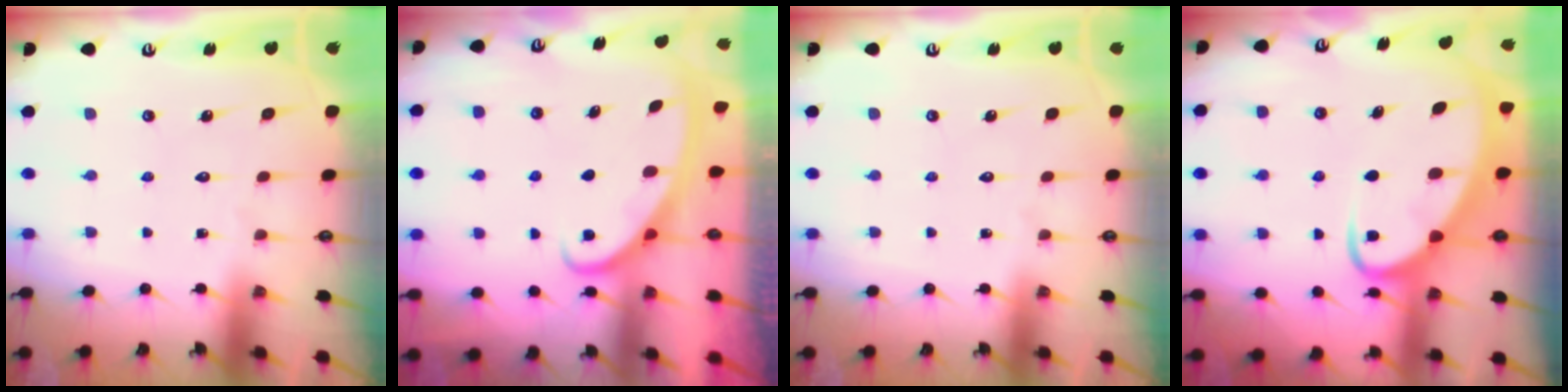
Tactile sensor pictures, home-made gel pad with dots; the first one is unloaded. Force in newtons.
{"total": 2.8, "press": 2.8, "slide": 0.5}
{"total": 0.0}
{"total": 5.7, "press": 5.7, "slide": 0.6}